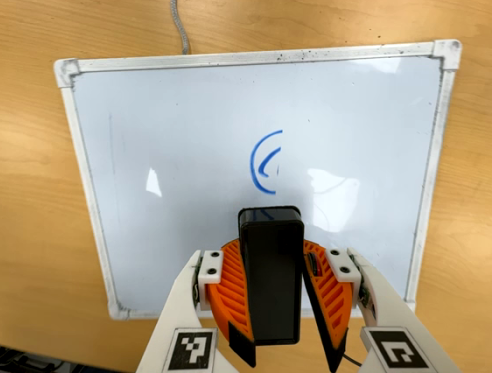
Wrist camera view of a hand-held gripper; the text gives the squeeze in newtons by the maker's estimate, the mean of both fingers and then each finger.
{"total": 10.0, "left": 10.0, "right": 10.0}